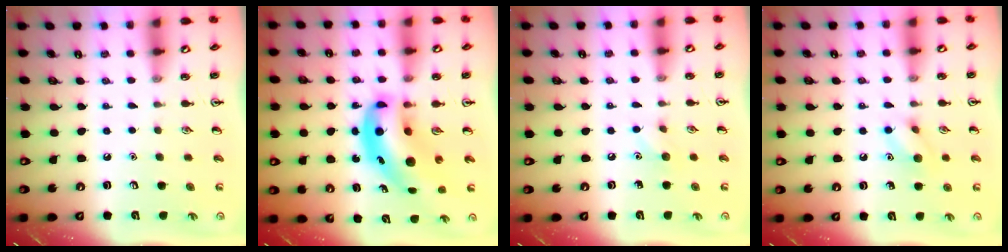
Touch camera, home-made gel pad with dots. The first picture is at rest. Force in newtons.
{"total": 13.3, "press": 12.8, "slide": 3.9}
{"total": 5.0, "press": 4.7, "slide": 1.6}
{"total": 8.1, "press": 8.0, "slide": 0.7}